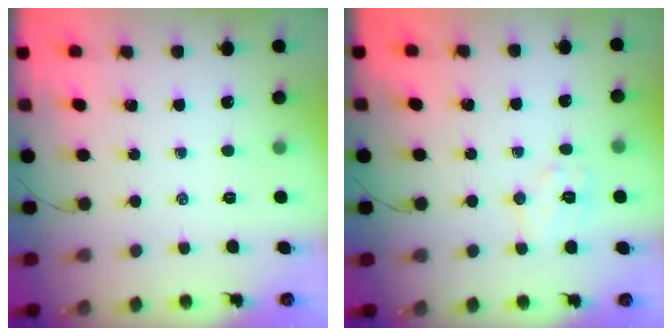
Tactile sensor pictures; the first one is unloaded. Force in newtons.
{"total": 7.3, "press": 7.3, "slide": 0.7}